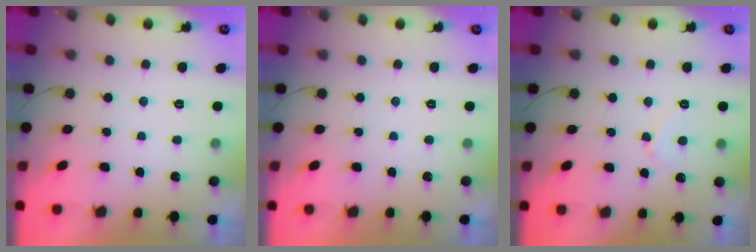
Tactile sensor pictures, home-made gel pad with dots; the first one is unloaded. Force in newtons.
{"total": 1.8, "press": 1.7, "slide": 0.1}
{"total": 4.7, "press": 4.7, "slide": 0.4}